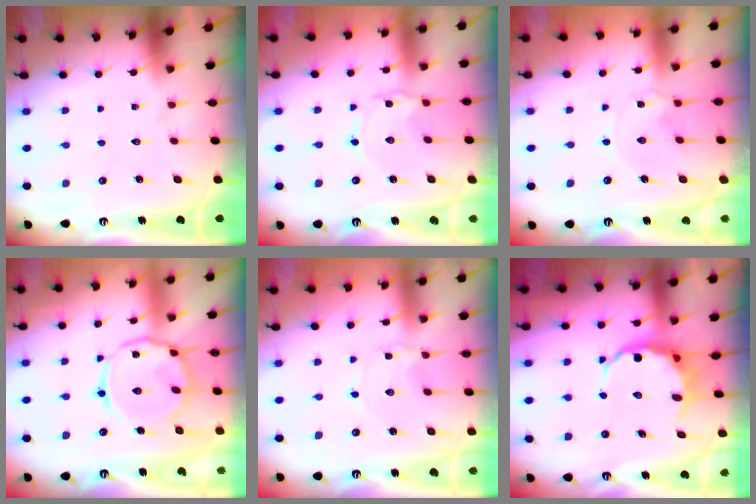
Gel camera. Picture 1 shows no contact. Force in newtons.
{"total": 1.0, "press": 1.0, "slide": 0.1}
{"total": 1.1, "press": 1.1, "slide": 0.2}
{"total": 12.6, "press": 12.6, "slide": 1.0}
{"total": 0.9, "press": 0.9, "slide": 0.1}
{"total": 7.8, "press": 7.6, "slide": 1.8}